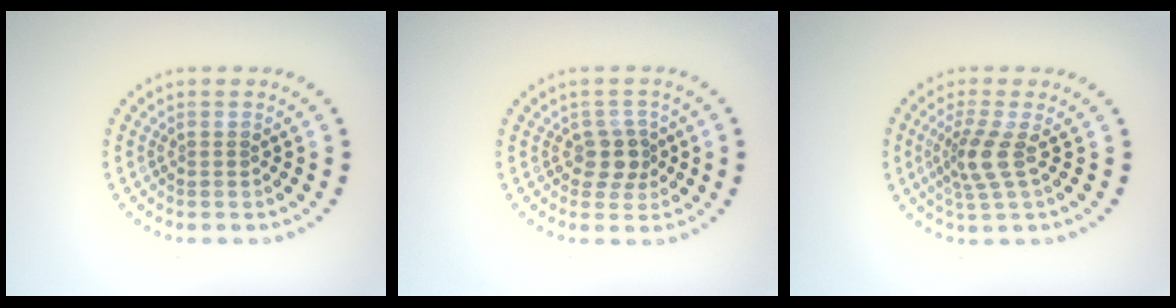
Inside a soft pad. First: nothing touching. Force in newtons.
{"total": 2.3, "press": 2.0, "slide": 1.2}
{"total": 2.8, "press": 2.1, "slide": 1.9}